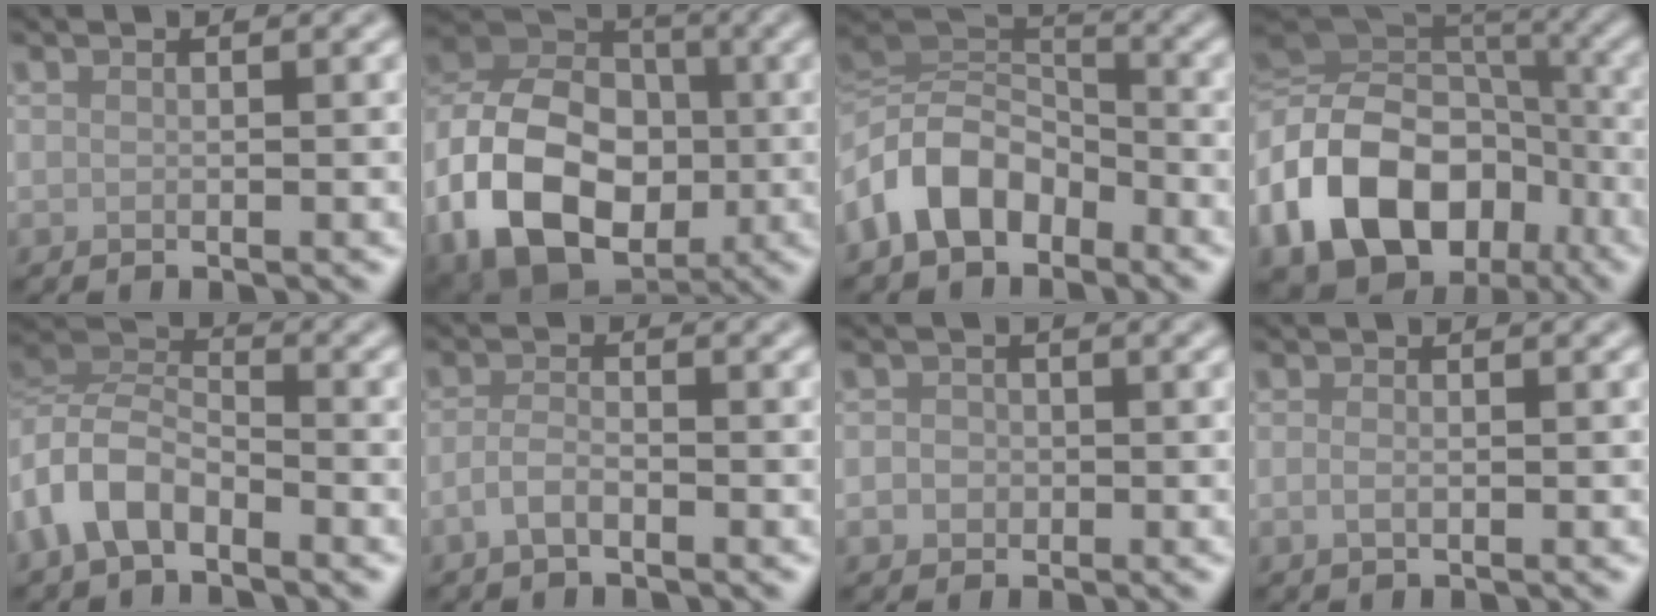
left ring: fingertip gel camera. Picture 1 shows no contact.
{"total": 14.1, "force": [-3.7, 10.0, 9.2], "torque": [-0.181, -0.006, -0.072]}
{"total": 7.6, "force": [-4.0, 4.9, 4.3], "torque": [-0.079, 0.011, -0.091]}
{"total": 15.3, "force": [-5.2, 11.4, 8.8], "torque": [-0.198, -0.011, -0.100]}
{"total": 5.1, "force": [-3.0, 3.0, 2.8], "torque": [-0.055, 0.004, -0.074]}
{"total": 1.9, "force": [-1.1, 0.7, 1.3], "torque": [-0.029, 0.003, -0.026]}
{"total": 1.8, "force": [-0.3, 1.7, 0.6], "torque": [0.005, 0.001, -0.012]}
{"total": 0.9, "force": [-0.2, 0.4, 0.8], "torque": [-0.019, -0.004, -0.005]}